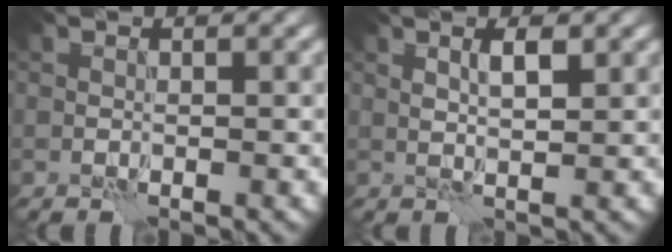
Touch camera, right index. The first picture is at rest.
{"total": 2.1, "force": [1.0, 0.4, 1.8], "torque": [-0.032, 0.001, 0.016]}